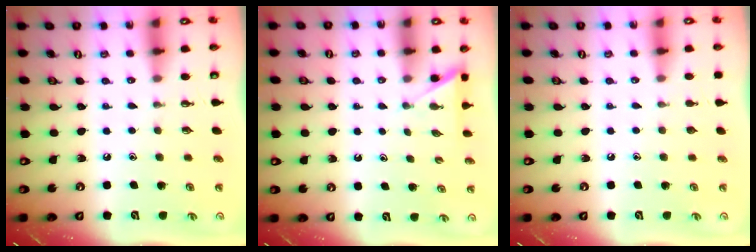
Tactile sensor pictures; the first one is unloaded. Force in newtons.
{"total": 2.5, "press": 2.5, "slide": 0.2}
{"total": 0.0}